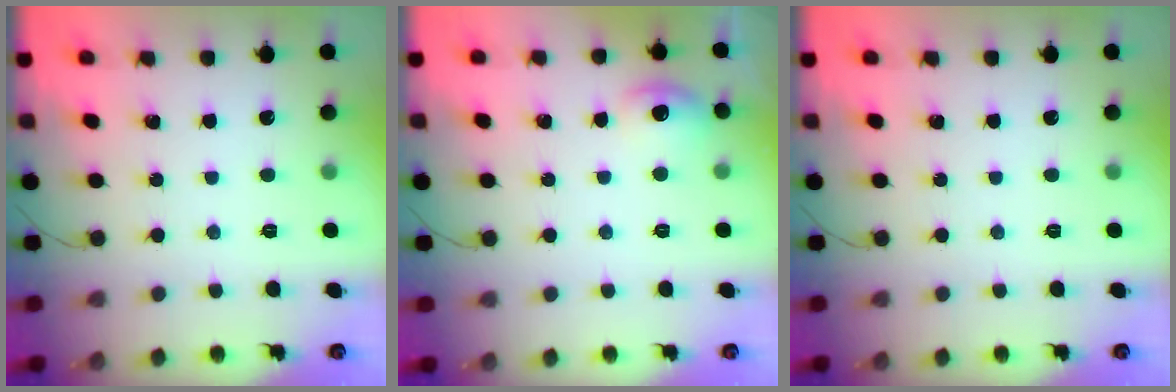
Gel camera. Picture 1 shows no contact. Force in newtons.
{"total": 6.8, "press": 6.6, "slide": 1.7}
{"total": 0.0}